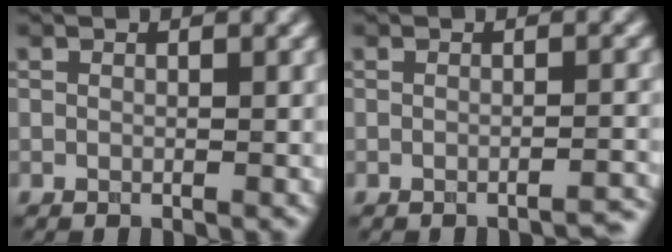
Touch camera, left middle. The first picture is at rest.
{"total": 1.6, "force": [-1.5, 0.3, 0.7], "torque": [0.004, 0.007, -0.023]}